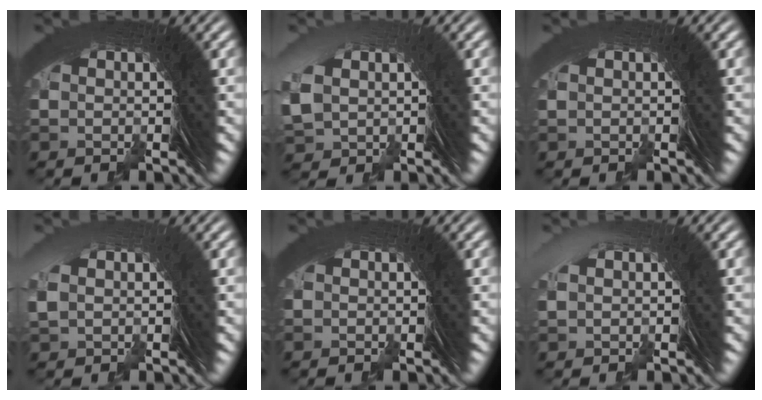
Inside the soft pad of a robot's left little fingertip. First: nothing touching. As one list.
[{"total": 0.9, "force": [0.3, 0.8, 0.2], "torque": [-0.021, 0.006, 0.014]}, {"total": 0.8, "force": [-0.1, -0.5, -0.6], "torque": [0.011, 0.004, 0.000]}, {"total": 0.6, "force": [0.0, -0.5, -0.3], "torque": [-0.005, 0.010, 0.007]}, {"total": 0.6, "force": [-0.3, -0.3, -0.4], "torque": [0.007, 0.001, -0.005]}, {"total": 0.6, "force": [0.1, -0.5, -0.3], "torque": [-0.003, 0.012, 0.005]}]